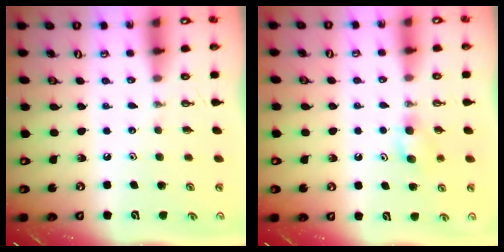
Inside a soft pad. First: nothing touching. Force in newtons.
{"total": 4.0, "press": 3.8, "slide": 1.0}